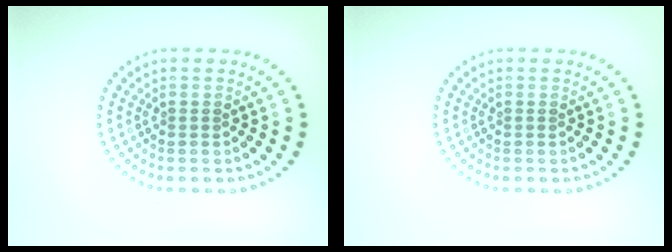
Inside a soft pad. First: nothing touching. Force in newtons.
{"total": 0.0}